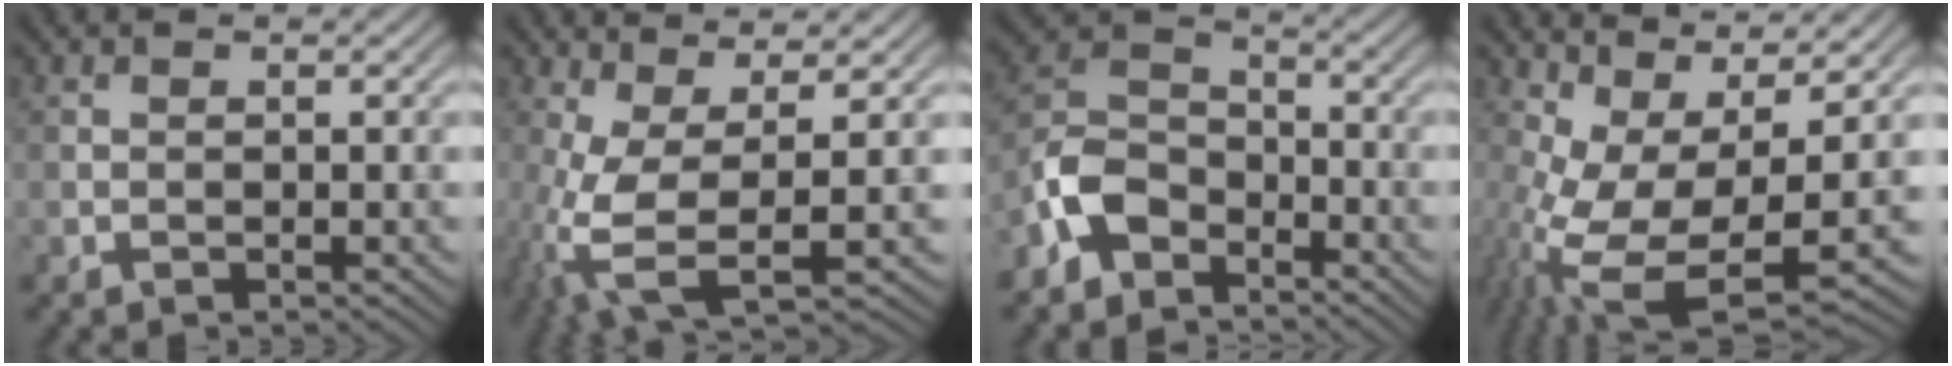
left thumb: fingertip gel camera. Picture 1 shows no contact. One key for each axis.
{"total": 9.3, "fx": -1.7, "fy": 3.0, "fz": 8.6, "tx": -0.193, "ty": -0.008, "tz": -0.032}
{"total": 7.6, "fx": -5.1, "fy": 4.4, "fz": 3.7, "tx": -0.080, "ty": 0.004, "tz": -0.123}
{"total": 15.1, "fx": -1.5, "fy": 6.1, "fz": 13.7, "tx": -0.273, "ty": -0.026, "tz": 0.000}